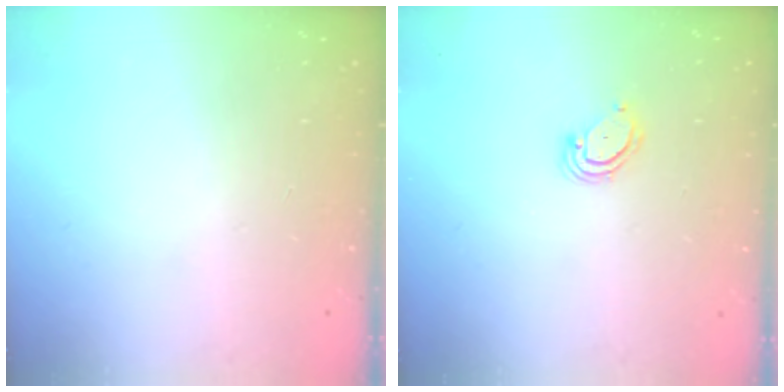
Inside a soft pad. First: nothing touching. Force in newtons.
{"total": 3.5, "press": 3.5, "slide": 0.3}